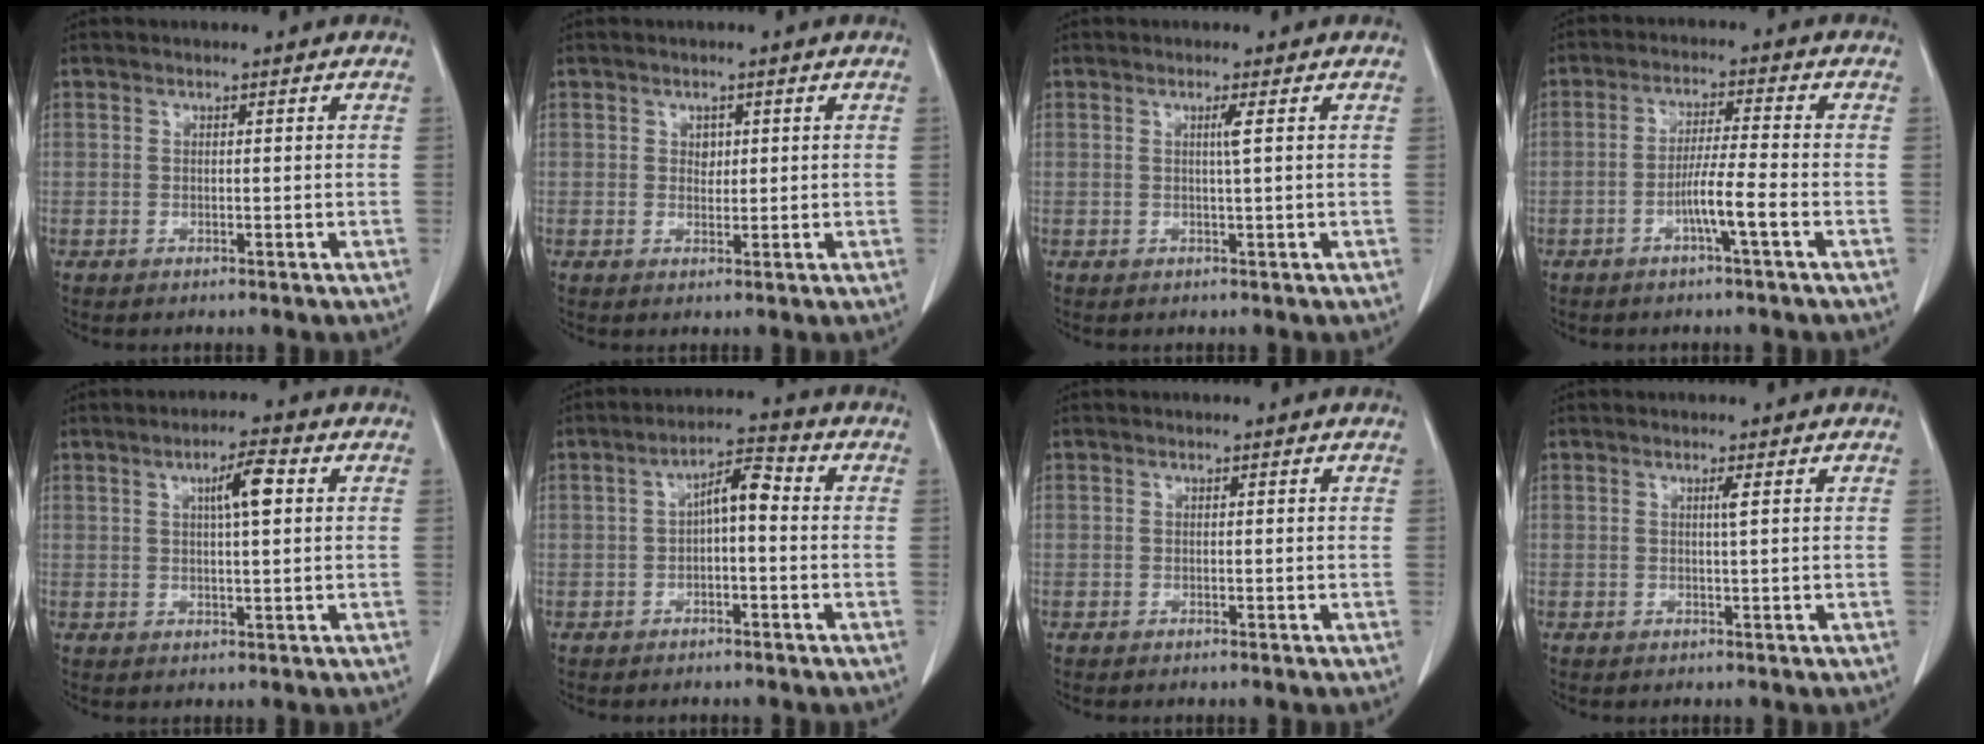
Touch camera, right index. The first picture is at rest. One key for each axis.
{"total": 1.3, "fx": 0.4, "fy": 1.0, "fz": 0.8, "tx": -0.008, "ty": -0.002, "tz": 0.006}
{"total": 1.3, "fx": 0.4, "fy": -0.5, "fz": 1.1, "tx": -0.019, "ty": 0.001, "tz": 0.009}
{"total": 5.3, "fx": -2.2, "fy": -0.6, "fz": 4.8, "tx": -0.087, "ty": 0.001, "tz": -0.040}
{"total": 4.8, "fx": 1.4, "fy": 0.4, "fz": 4.6, "tx": -0.079, "ty": 0.004, "tz": 0.023}
{"total": 5.1, "fx": -0.2, "fy": 1.5, "fz": 4.8, "tx": -0.083, "ty": 0.025, "tz": -0.006}
{"total": 0.0}
{"total": 0.9, "fx": 0.4, "fy": -0.3, "fz": 0.8, "tx": -0.012, "ty": 0.001, "tz": 0.009}